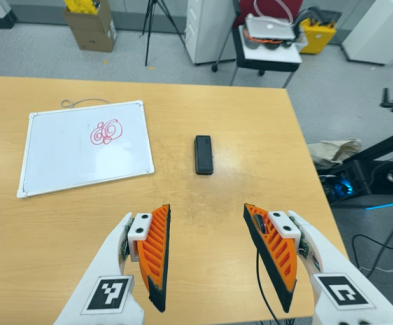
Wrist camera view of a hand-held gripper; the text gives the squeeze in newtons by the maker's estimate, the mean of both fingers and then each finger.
{"total": 0.0}